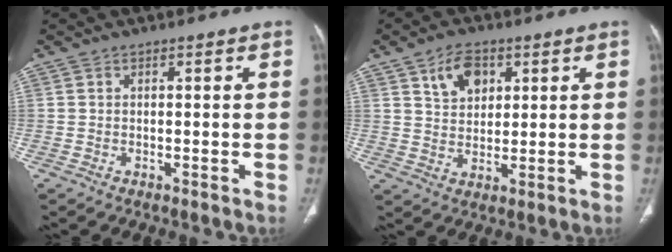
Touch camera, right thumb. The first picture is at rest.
{"total": 7.0, "force": [3.4, 4.6, 4.1], "torque": [-0.048, -0.016, 0.062]}